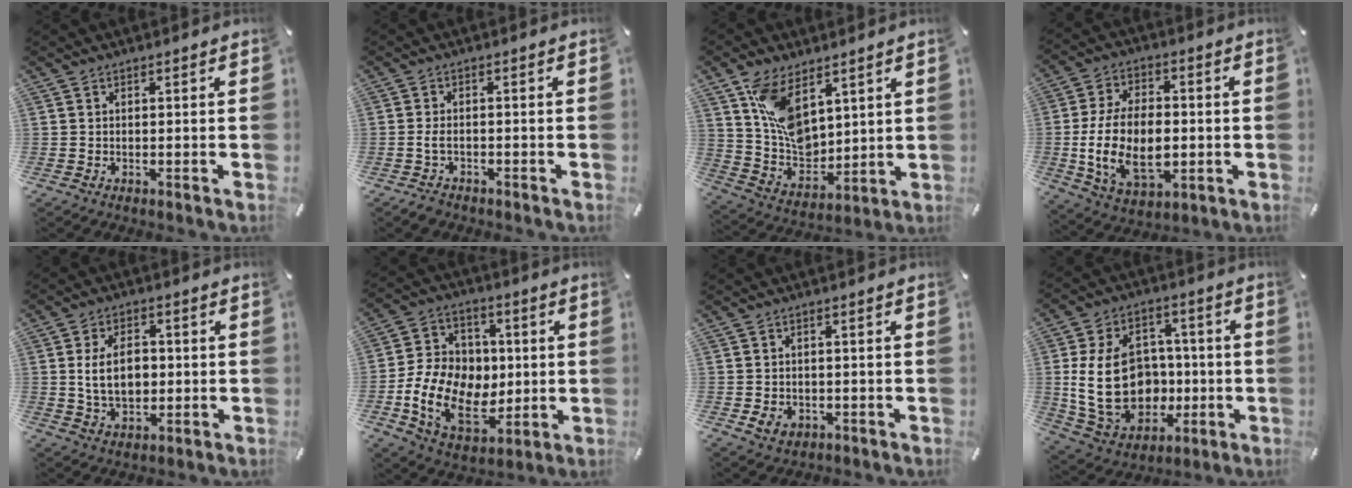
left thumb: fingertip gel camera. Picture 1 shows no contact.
{"total": 2.6, "force": [-1.2, 1.5, 1.8], "torque": [-0.040, 0.004, -0.025]}
{"total": 12.7, "force": [6.1, 8.1, 7.6], "torque": [-0.151, -0.024, 0.125]}
{"total": 17.4, "force": [-2.1, 11.2, 13.1], "torque": [-0.260, -0.004, -0.039]}
{"total": 9.9, "force": [0.4, 6.6, 7.3], "torque": [-0.149, 0.002, 0.004]}
{"total": 18.4, "force": [-2.9, 14.1, 11.4], "torque": [-0.229, 0.014, -0.045]}
{"total": 2.9, "force": [-1.0, 2.3, 1.5], "torque": [-0.025, -0.002, -0.021]}
{"total": 21.1, "force": [-1.1, 16.4, 13.3], "torque": [-0.254, 0.002, -0.008]}